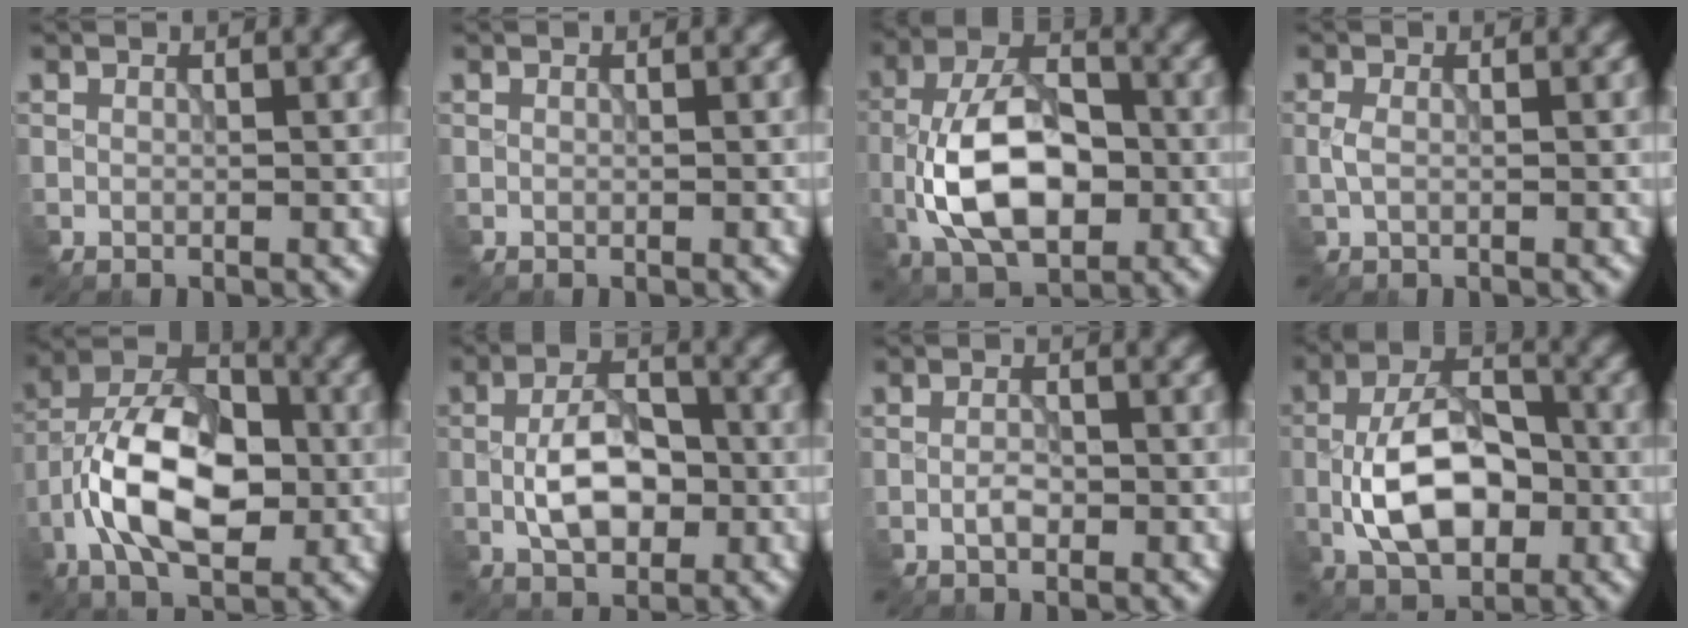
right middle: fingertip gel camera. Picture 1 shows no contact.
{"total": 0.0}
{"total": 9.7, "force": [-2.1, 5.7, 7.6], "torque": [-0.154, 0.010, -0.047]}
{"total": 0.8, "force": [-0.1, 0.4, 0.7], "torque": [-0.026, 0.002, -0.005]}
{"total": 10.4, "force": [-2.6, 5.9, 8.2], "torque": [-0.153, 0.018, -0.056]}
{"total": 5.1, "force": [-1.1, 2.8, 4.1], "torque": [-0.082, 0.008, -0.025]}
{"total": 1.1, "force": [-0.7, 0.5, 0.7], "torque": [-0.019, 0.004, -0.017]}
{"total": 8.1, "force": [-2.2, 4.5, 6.3], "torque": [-0.124, 0.017, -0.047]}